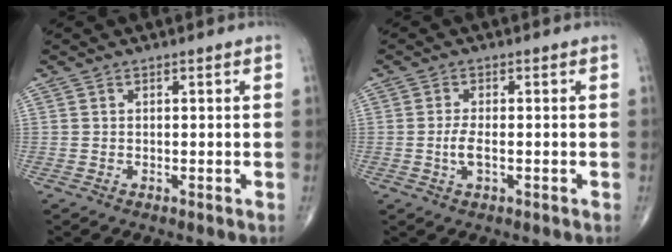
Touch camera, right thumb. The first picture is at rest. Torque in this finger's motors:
{"motor_torque": [0.46, 0.57, 0.05, 0.17, -0.03]}